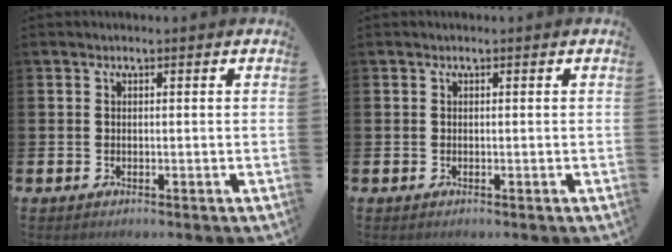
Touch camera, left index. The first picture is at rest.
{"total": 0.0}